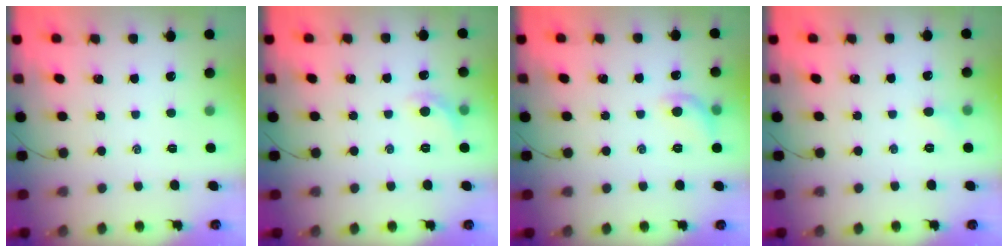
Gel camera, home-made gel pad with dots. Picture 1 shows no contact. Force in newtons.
{"total": 5.7, "press": 5.6, "slide": 1.1}
{"total": 7.0, "press": 6.9, "slide": 1.3}
{"total": 3.4, "press": 3.2, "slide": 1.2}